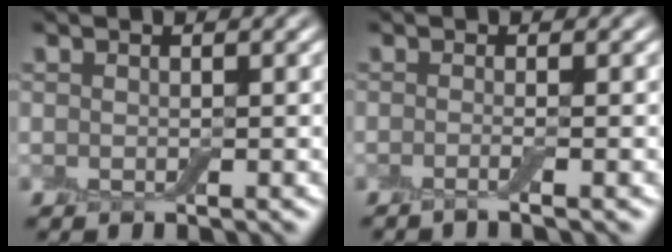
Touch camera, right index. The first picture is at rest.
{"total": 1.5, "force": [-0.6, 0.4, 1.3], "torque": [-0.014, -0.009, -0.021]}